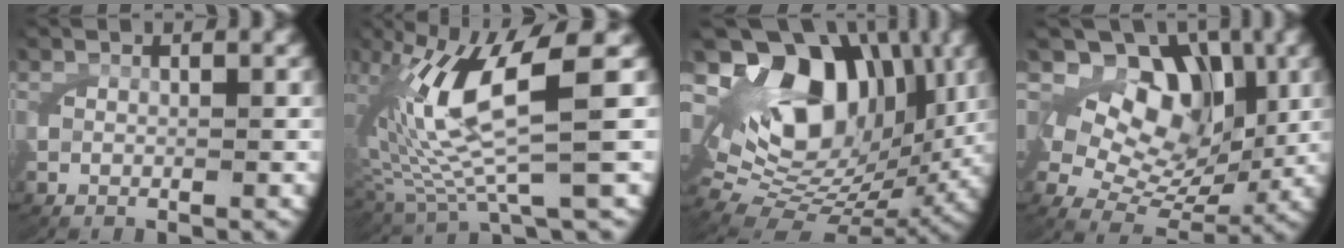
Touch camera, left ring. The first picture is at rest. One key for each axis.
{"total": 11.3, "fx": 1.5, "fy": 5.8, "fz": 9.6, "tx": -0.202, "ty": -0.010, "tz": 0.035}
{"total": 19.0, "fx": 3.5, "fy": 13.6, "fz": 12.8, "tx": -0.227, "ty": -0.004, "tz": 0.059}
{"total": 12.0, "fx": 2.5, "fy": 9.0, "fz": 7.6, "tx": -0.134, "ty": -0.022, "tz": 0.041}